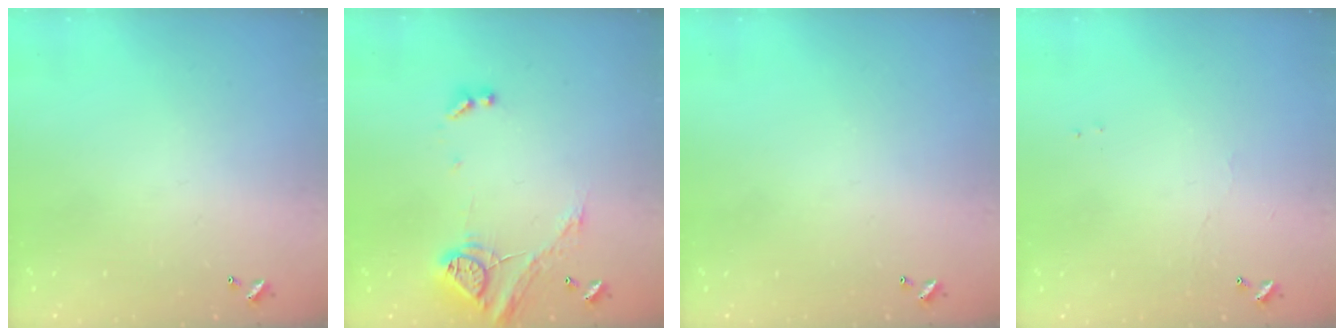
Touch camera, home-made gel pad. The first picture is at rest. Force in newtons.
{"total": 17.3, "press": 17.3, "slide": 0.8}
{"total": 0.0}
{"total": 1.2, "press": 1.1, "slide": 0.3}